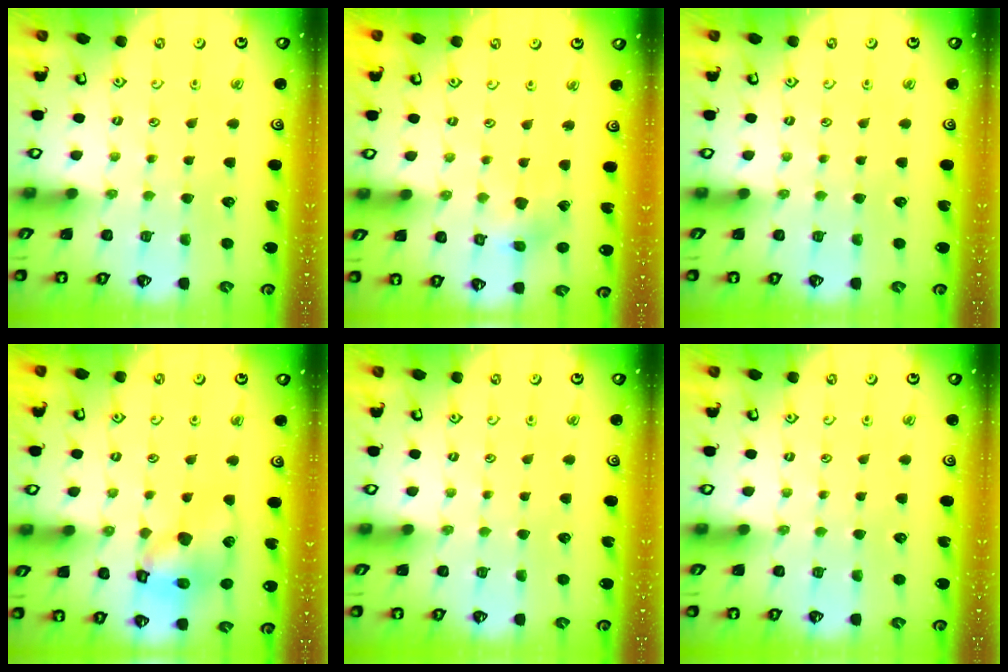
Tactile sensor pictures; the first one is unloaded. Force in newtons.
{"total": 6.1, "press": 6.1, "slide": 0.5}
{"total": 0.0}
{"total": 12.5, "press": 12.4, "slide": 1.7}
{"total": 0.0}
{"total": 0.0}